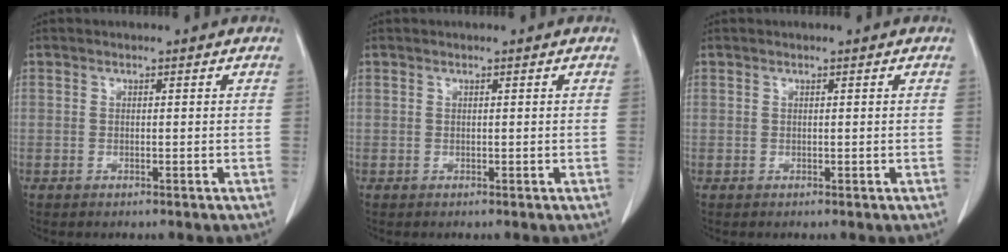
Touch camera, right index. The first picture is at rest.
{"total": 0.0}
{"total": 0.0}